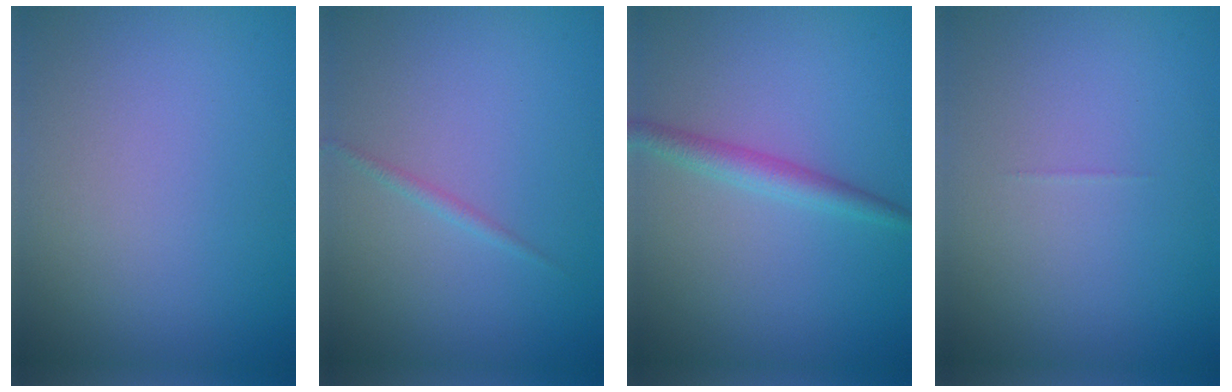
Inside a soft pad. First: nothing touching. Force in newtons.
{"total": 0.8, "press": 0.8, "slide": 0.1}
{"total": 2.2, "press": 2.2, "slide": 0.0}
{"total": 0.0}